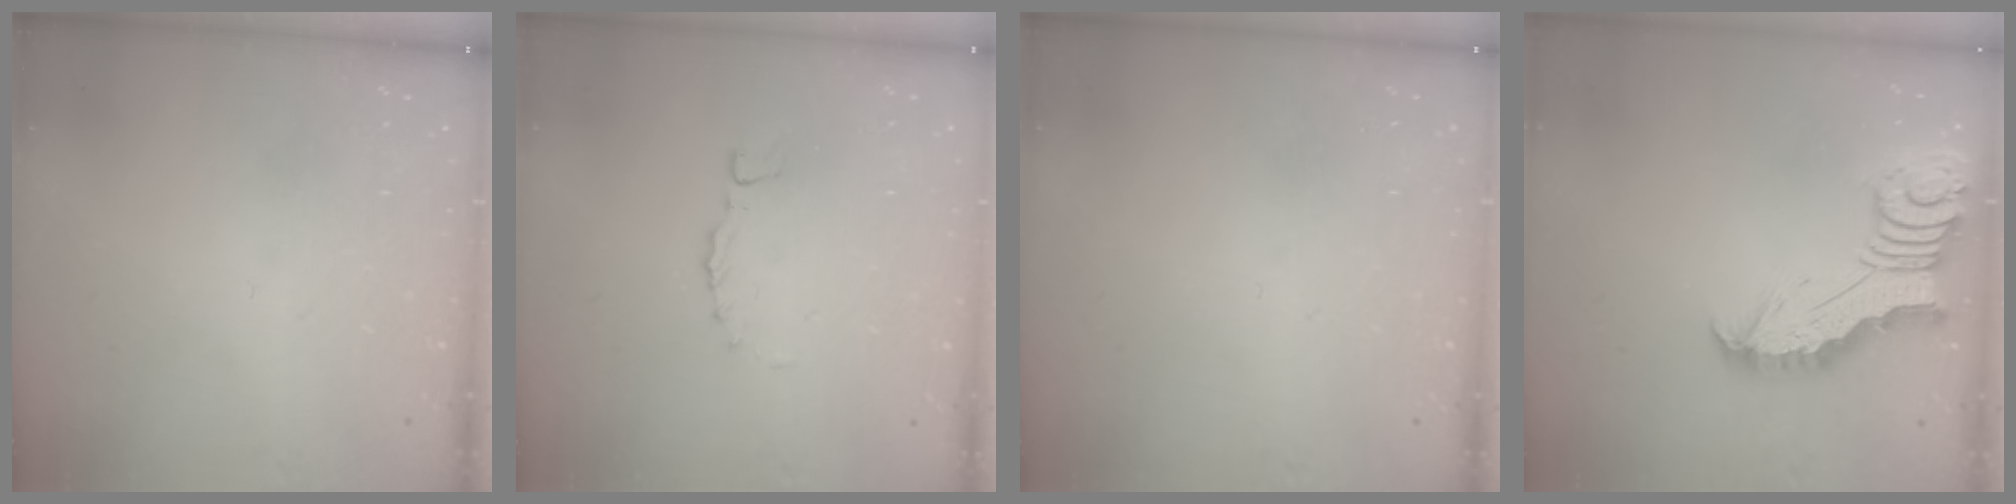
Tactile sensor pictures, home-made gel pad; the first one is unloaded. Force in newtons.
{"total": 0.0}
{"total": 0.0}
{"total": 6.4, "press": 6.4, "slide": 0.7}